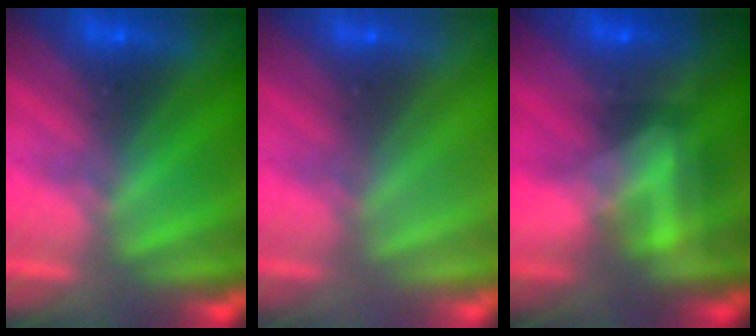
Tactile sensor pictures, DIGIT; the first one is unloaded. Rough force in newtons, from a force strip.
{"total": 2.9}
{"total": 4.8}